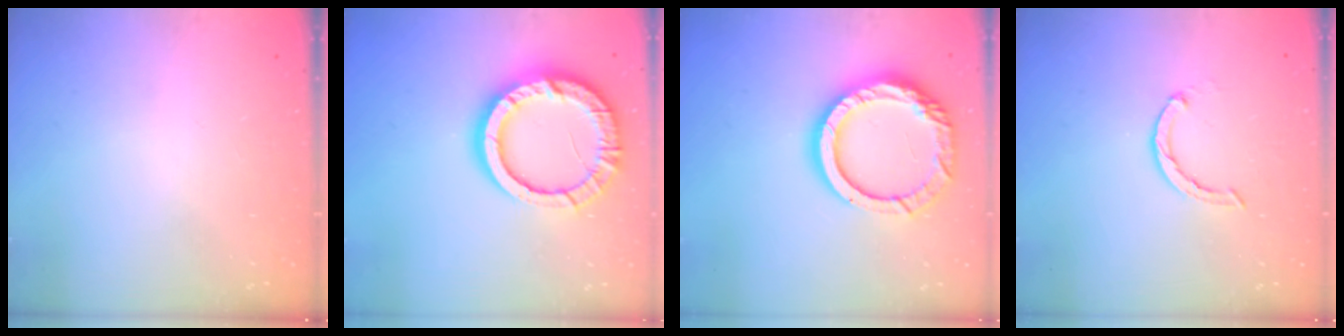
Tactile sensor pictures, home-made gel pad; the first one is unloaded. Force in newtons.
{"total": 17.9, "press": 17.9, "slide": 1.7}
{"total": 17.4, "press": 17.3, "slide": 1.6}
{"total": 3.1, "press": 3.0, "slide": 0.5}